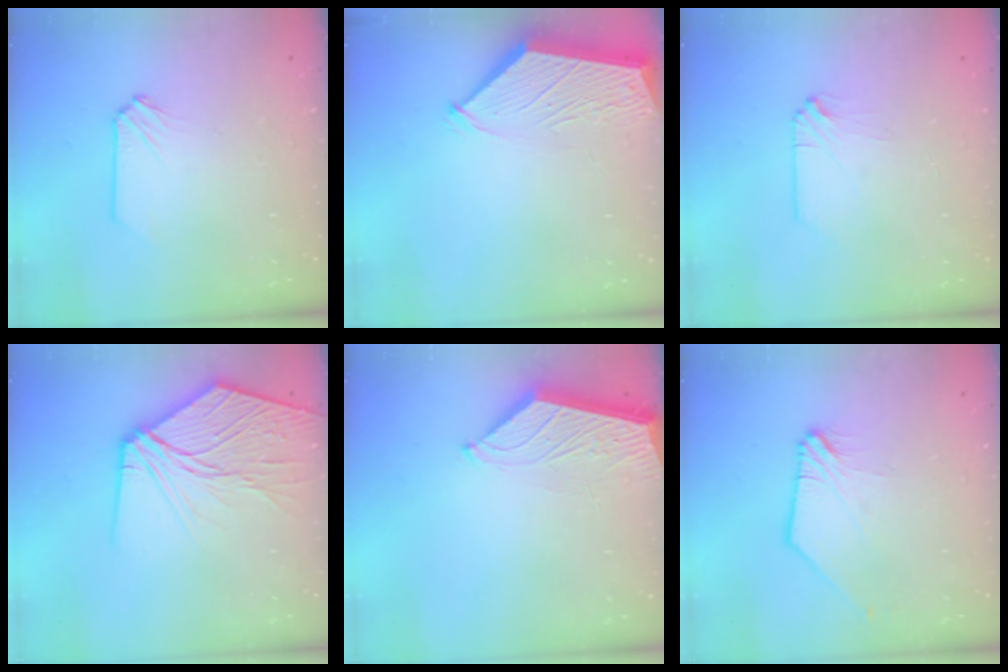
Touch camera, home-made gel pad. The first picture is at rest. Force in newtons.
{"total": 2.9, "press": 2.9, "slide": 0.4}
{"total": 0.0}
{"total": 11.8, "press": 11.7, "slide": 1.5}
{"total": 3.8, "press": 3.8, "slide": 0.4}
{"total": 1.6, "press": 1.6, "slide": 0.1}